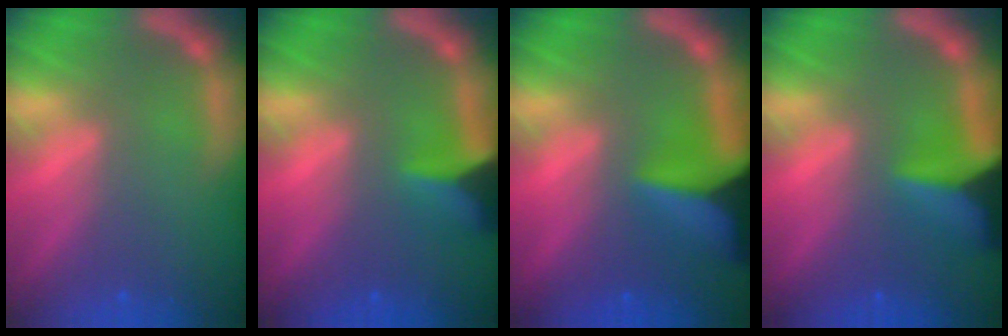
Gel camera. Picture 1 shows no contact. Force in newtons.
{"total": 4.4}
{"total": 10.0}
{"total": 7.5}